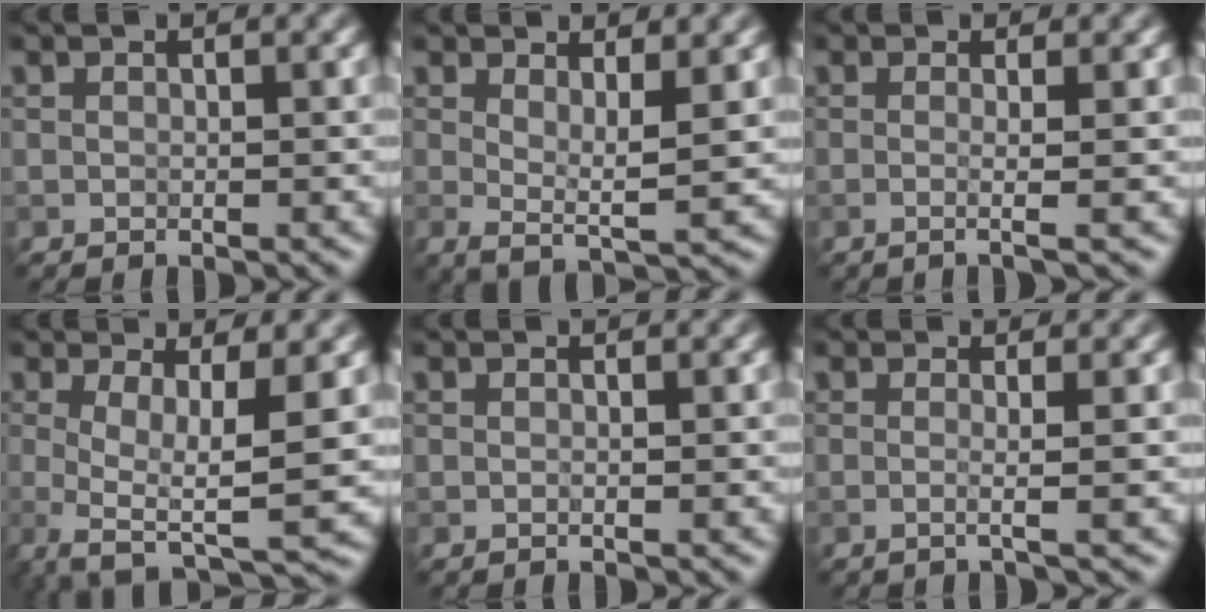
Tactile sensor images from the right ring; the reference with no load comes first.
{"total": 3.4, "force": [1.1, 0.9, 3.1], "torque": [-0.049, -0.012, 0.018]}
{"total": 2.6, "force": [0.0, 0.9, 2.4], "torque": [-0.026, -0.002, -0.030]}
{"total": 7.0, "force": [-0.7, 2.2, 6.6], "torque": [-0.108, -0.009, -0.014]}
{"total": 0.0}
{"total": 2.1, "force": [0.0, 0.8, 2.0], "torque": [-0.024, -0.002, -0.020]}